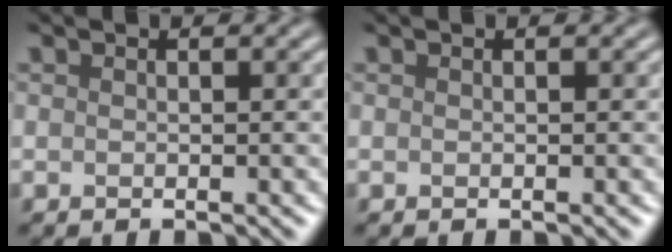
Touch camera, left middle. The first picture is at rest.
{"total": 0.0}